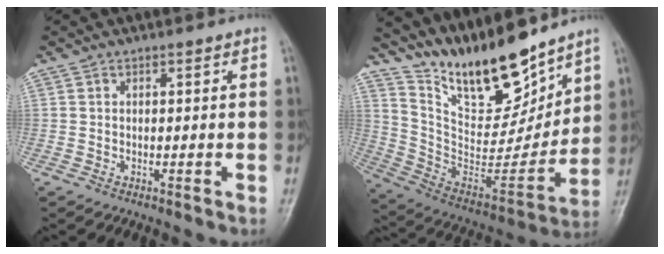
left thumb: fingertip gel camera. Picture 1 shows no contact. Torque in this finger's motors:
{"motor_torque": [0.48, 0.08, 0.76, -2.00, 0.27]}